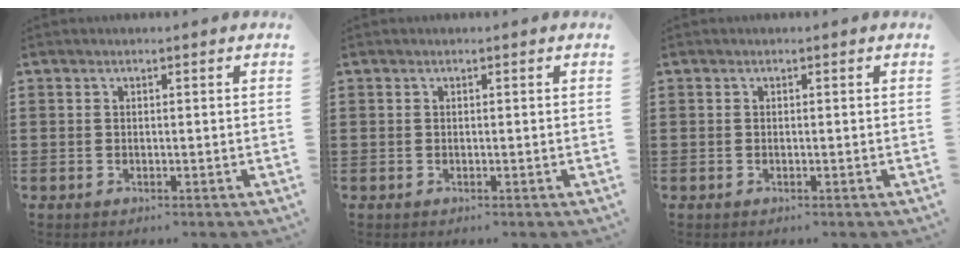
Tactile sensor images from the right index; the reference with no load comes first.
{"total": 0.0}
{"total": 0.0}